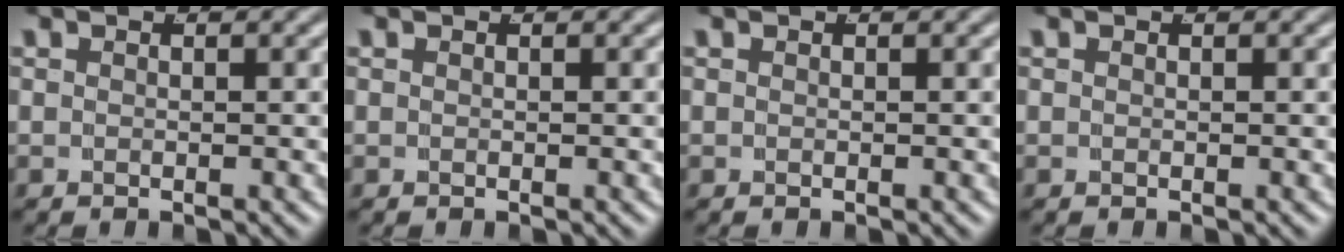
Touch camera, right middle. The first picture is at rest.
{"total": 0.0}
{"total": 0.0}
{"total": 0.0}